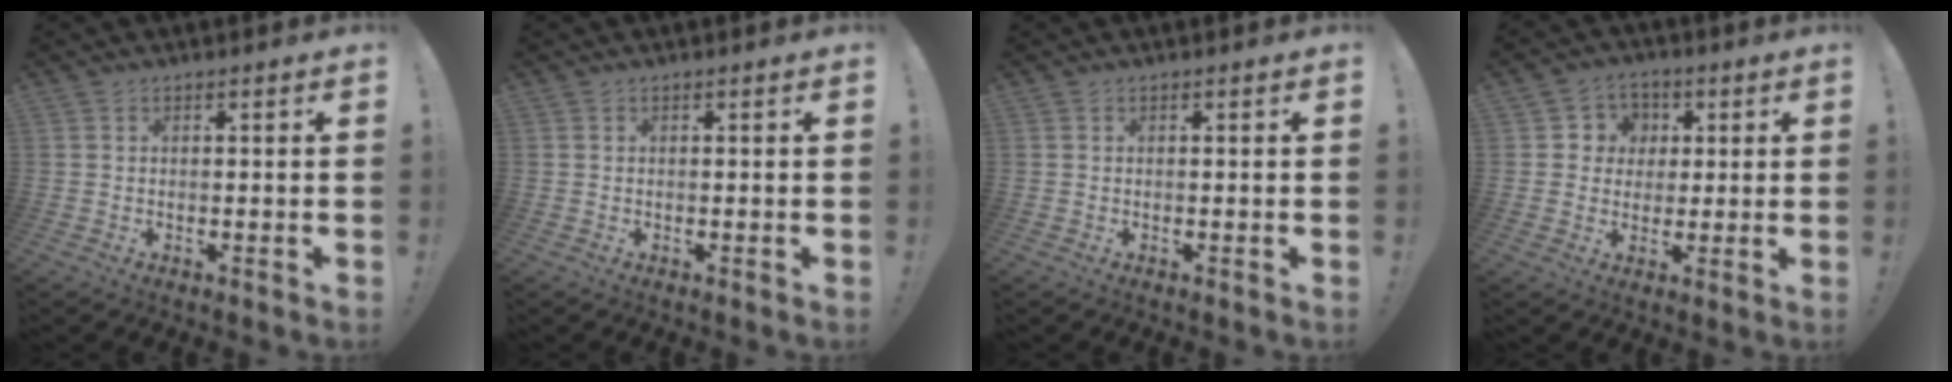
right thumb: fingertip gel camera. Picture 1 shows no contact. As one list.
[{"total": 0.0}, {"total": 0.0}, {"total": 6.8, "force": [0.3, 6.6, 1.3], "torque": [-0.019, 0.005, 0.009]}]